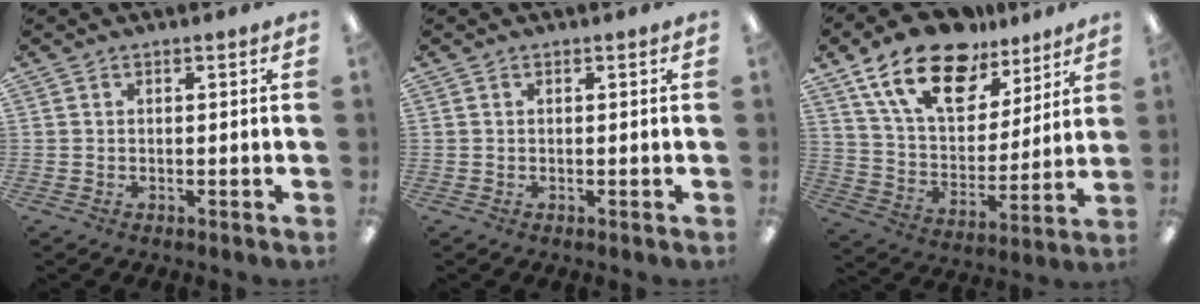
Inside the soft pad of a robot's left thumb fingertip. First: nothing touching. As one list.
[{"total": 0.0}, {"total": 19.9, "force": [13.2, 10.5, 10.4], "torque": [-0.189, -0.067, 0.236]}]